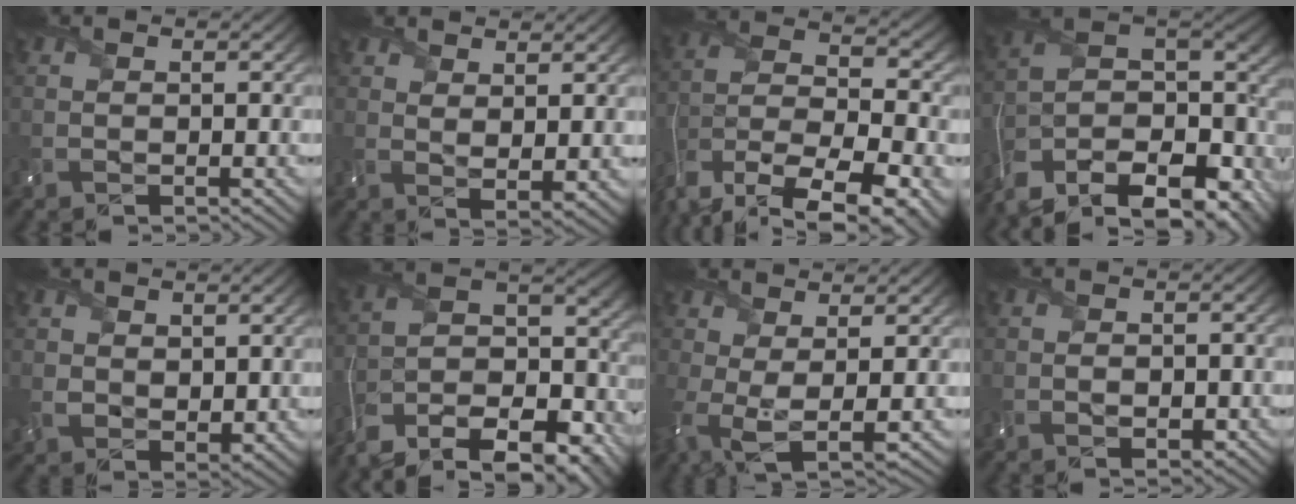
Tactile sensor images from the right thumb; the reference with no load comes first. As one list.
[{"total": 2.8, "force": [1.9, 0.7, 2.0], "torque": [-0.046, -0.008, 0.040]}, {"total": 14.6, "force": [-9.5, 6.9, 8.6], "torque": [-0.194, -0.035, -0.140]}, {"total": 13.2, "force": [-8.3, 5.2, 9.0], "torque": [-0.204, -0.026, -0.115]}, {"total": 3.4, "force": [1.6, 2.5, 1.6], "torque": [-0.043, -0.012, 0.034]}, {"total": 15.4, "force": [-12.2, 5.4, 7.7], "torque": [-0.192, -0.038, -0.179]}, {"total": 4.5, "force": [0.8, 1.2, 4.2], "torque": [-0.102, -0.009, 0.018]}, {"total": 2.6, "force": [-0.6, 1.6, 1.9], "torque": [-0.012, -0.001, -0.002]}]